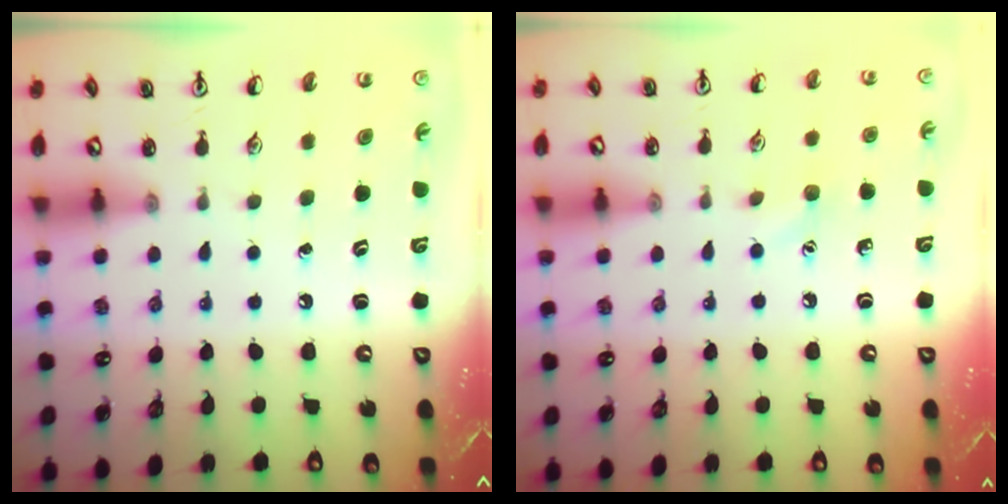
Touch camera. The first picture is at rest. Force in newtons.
{"total": 5.0, "press": 4.8, "slide": 1.4}